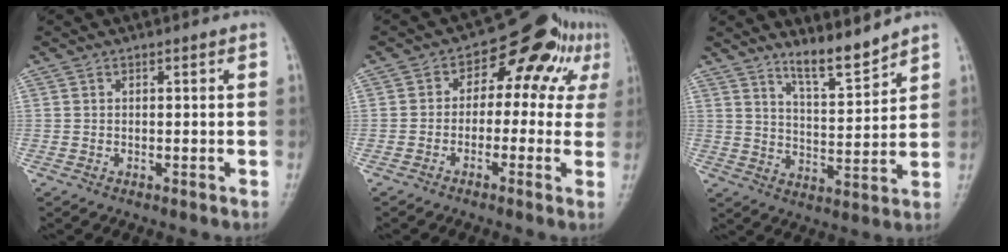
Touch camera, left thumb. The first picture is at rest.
{"total": 11.5, "force": [2.0, 7.7, 8.3], "torque": [-0.047, 0.041, 0.011]}
{"total": 7.2, "force": [6.3, 0.8, 3.4], "torque": [-0.051, -0.060, 0.113]}